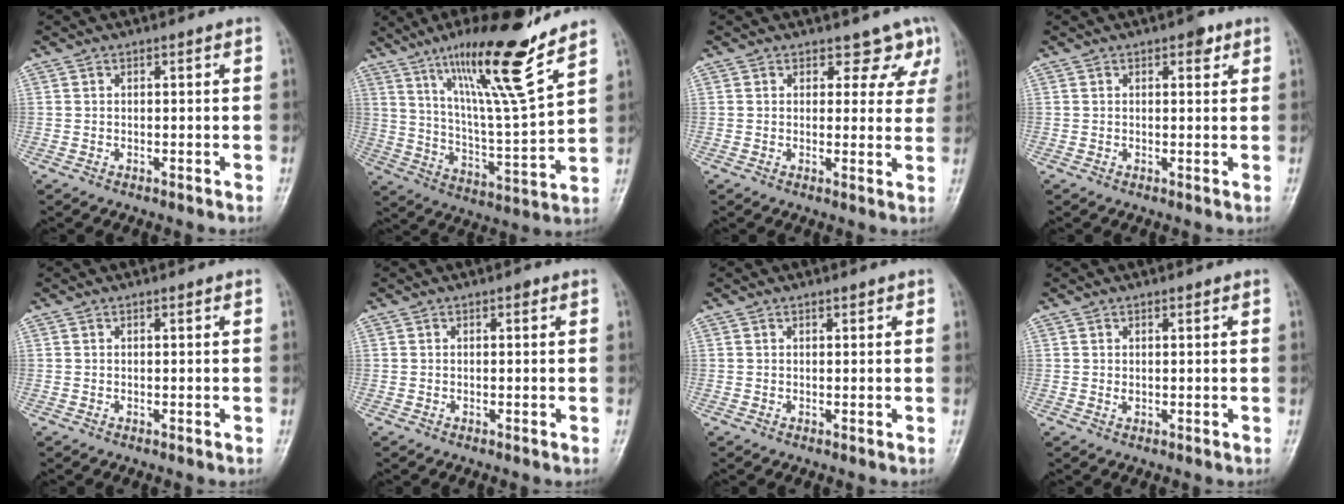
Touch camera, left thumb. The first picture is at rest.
{"total": 19.1, "force": [12.8, 1.5, 14.1], "torque": [-0.218, -0.075, 0.218]}
{"total": 5.4, "force": [4.2, 3.3, 0.9], "torque": [0.031, -0.024, 0.033]}
{"total": 2.3, "force": [1.3, 1.2, 1.5], "torque": [-0.008, -0.003, 0.014]}
{"total": 0.0}
{"total": 0.6, "force": [0.3, 0.4, 0.4], "torque": [0.000, 0.001, 0.000]}
{"total": 0.7, "force": [0.5, 0.3, 0.3], "torque": [-0.001, -0.003, 0.005]}
{"total": 1.0, "force": [0.5, 0.6, 0.6], "torque": [-0.007, -0.003, 0.008]}